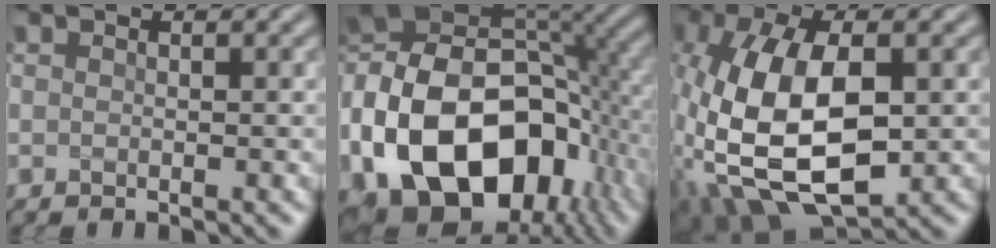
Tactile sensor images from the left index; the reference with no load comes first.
{"total": 19.2, "force": [-5.6, 13.2, 12.8], "torque": [-0.269, -0.018, -0.087]}
{"total": 13.3, "force": [-1.0, 7.2, 11.1], "torque": [-0.247, -0.002, -0.018]}